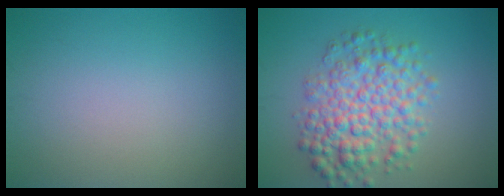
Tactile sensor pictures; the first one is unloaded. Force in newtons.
{"total": 6.5, "press": 6.5, "slide": 0.1}